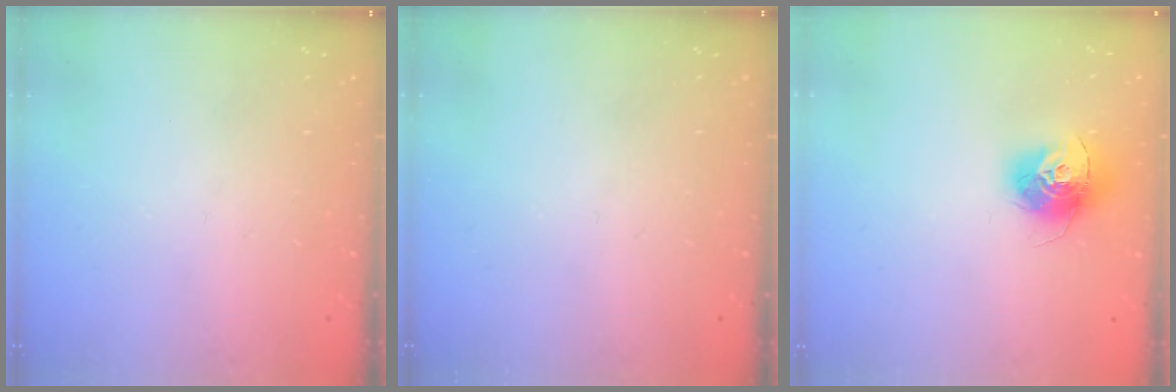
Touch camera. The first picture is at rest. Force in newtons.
{"total": 0.0}
{"total": 13.0, "press": 13.0, "slide": 1.0}